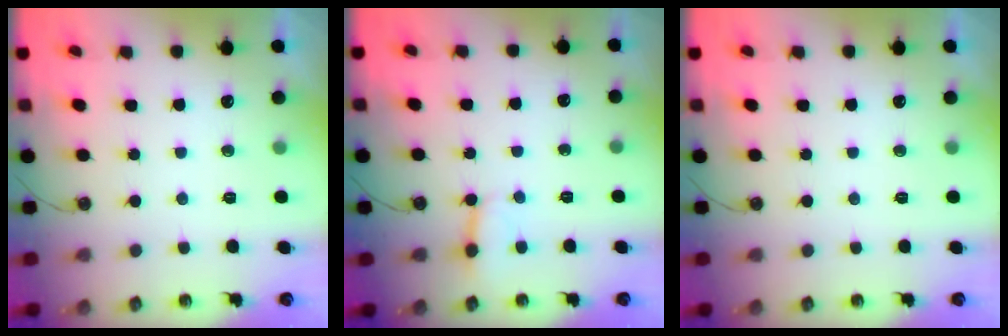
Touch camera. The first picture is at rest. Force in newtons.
{"total": 2.8, "press": 2.8, "slide": 0.2}
{"total": 0.0}